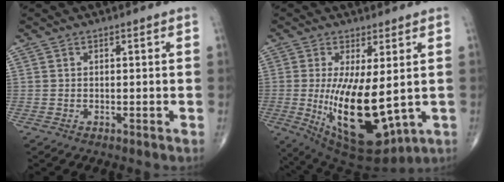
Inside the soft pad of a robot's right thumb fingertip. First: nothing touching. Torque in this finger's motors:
{"motor_torque": [0.69, 1.10, 1.38, 0.92, 0.59]}